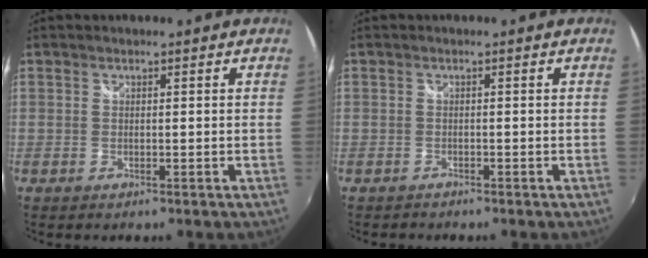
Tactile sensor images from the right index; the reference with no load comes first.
{"total": 0.8, "force": [-0.7, 0.2, -0.1], "torque": [-0.004, 0.000, -0.014]}